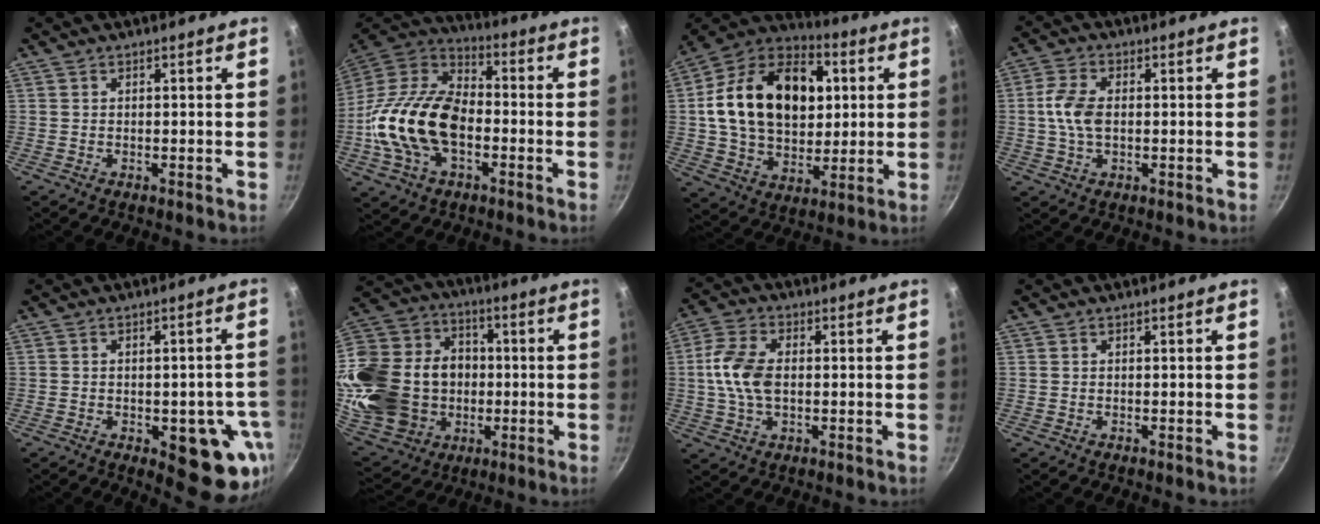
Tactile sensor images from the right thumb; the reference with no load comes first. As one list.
[{"total": 21.1, "force": [-4.0, 13.3, 16.0], "torque": [-0.283, 0.035, -0.086]}, {"total": 25.1, "force": [4.3, 17.3, 17.7], "torque": [-0.267, 0.017, 0.064]}, {"total": 6.8, "force": [0.0, 4.1, 5.5], "torque": [-0.110, 0.013, -0.003]}, {"total": 13.4, "force": [-4.4, 6.2, 11.0], "torque": [-0.073, 0.007, -0.051]}, {"total": 28.9, "force": [-2.0, 23.5, 16.8], "torque": [-0.333, 0.040, -0.008]}, {"total": 9.6, "force": [0.1, 5.8, 7.6], "torque": [-0.149, 0.016, -0.006]}, {"total": 0.0}]